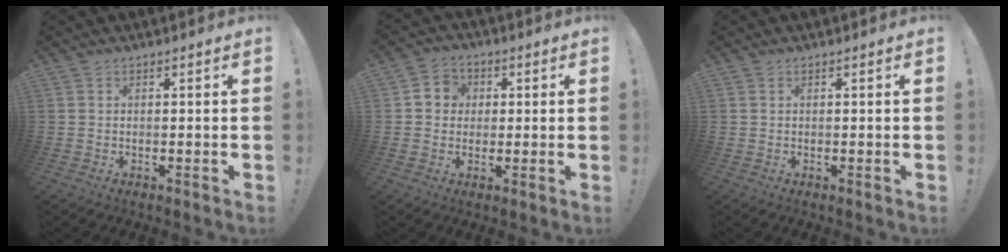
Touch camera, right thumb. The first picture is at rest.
{"total": 5.8, "force": [0.6, 5.5, 1.6], "torque": [-0.029, 0.009, 0.014]}
{"total": 0.0}